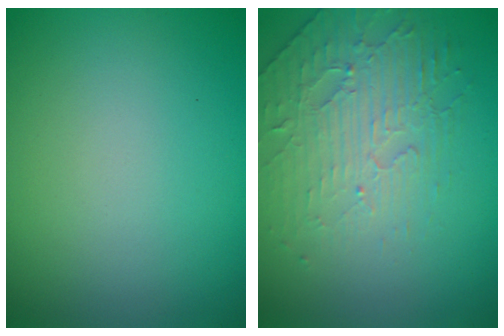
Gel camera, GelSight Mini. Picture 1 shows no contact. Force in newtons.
{"total": 2.8, "press": 2.3, "slide": 1.6}